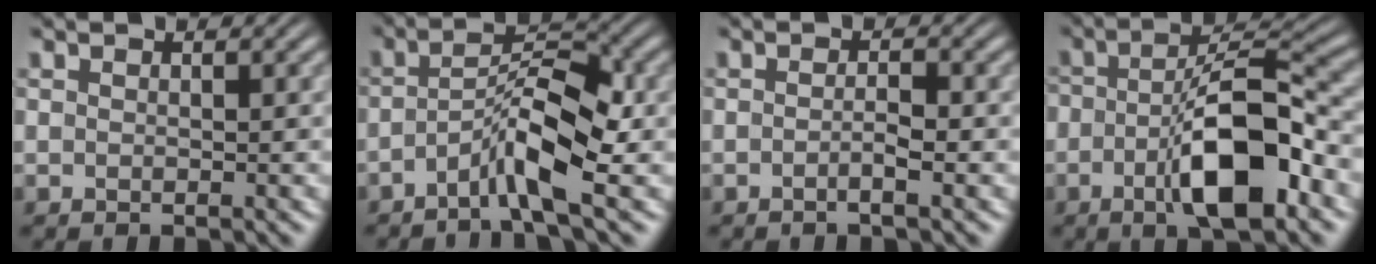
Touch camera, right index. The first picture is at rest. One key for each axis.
{"total": 5.5, "fx": -1.9, "fy": 1.8, "fz": 4.8, "tx": -0.076, "ty": -0.004, "tz": -0.034}
{"total": 1.4, "fx": -0.8, "fy": 0.1, "fz": 1.2, "tx": -0.015, "ty": 0.000, "tz": -0.021}
{"total": 7.9, "fx": -2.3, "fy": 2.6, "fz": 7.1, "tx": -0.109, "ty": -0.002, "tz": -0.040}